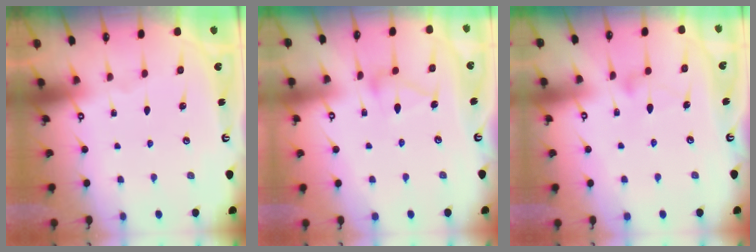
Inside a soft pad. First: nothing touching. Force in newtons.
{"total": 9.7, "press": 9.7, "slide": 0.4}
{"total": 8.4, "press": 8.4, "slide": 0.5}